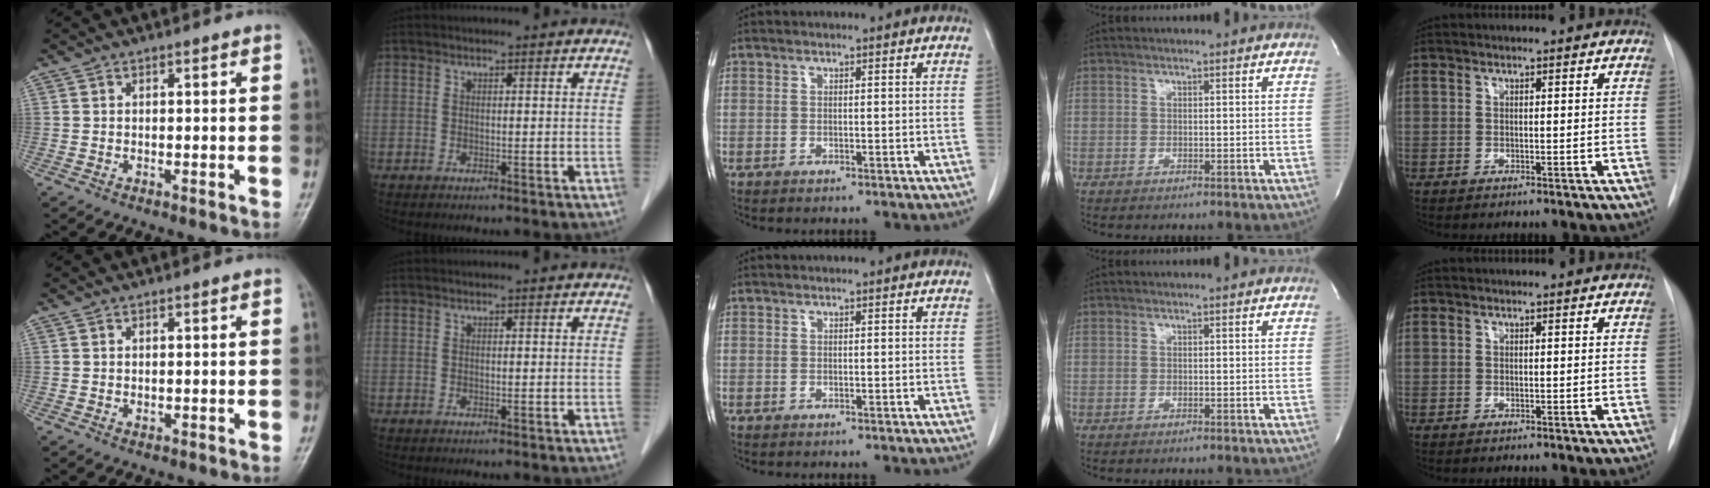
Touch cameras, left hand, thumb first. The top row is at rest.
{"thumb": {"total": 0.7, "force": [0.3, 0.3, 0.5], "torque": [-0.007, -0.003, 0.005]}}